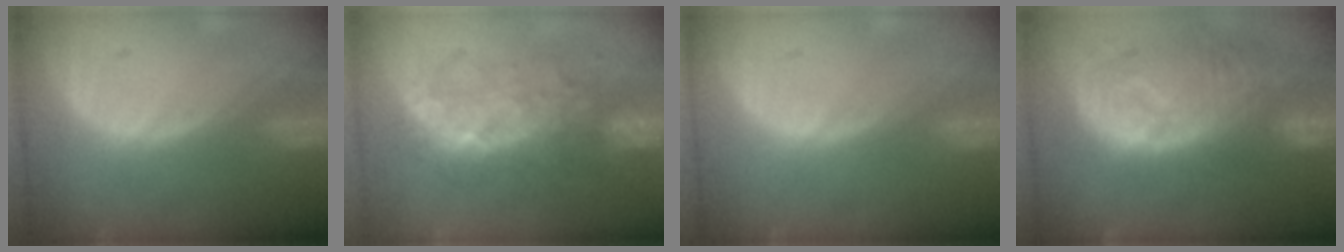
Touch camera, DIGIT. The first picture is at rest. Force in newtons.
{"total": 8.1, "press": 7.8, "slide": 1.9}
{"total": 0.0}
{"total": 12.0, "press": 10.4, "slide": 6.0}